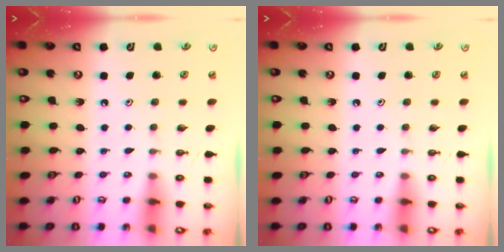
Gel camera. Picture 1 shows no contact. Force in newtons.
{"total": 0.0}